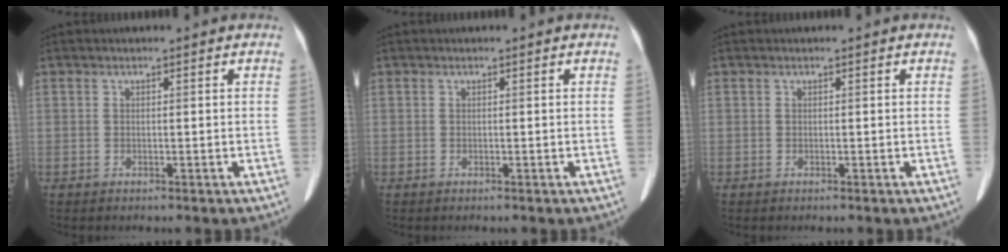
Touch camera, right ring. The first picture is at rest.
{"total": 0.0}
{"total": 0.0}